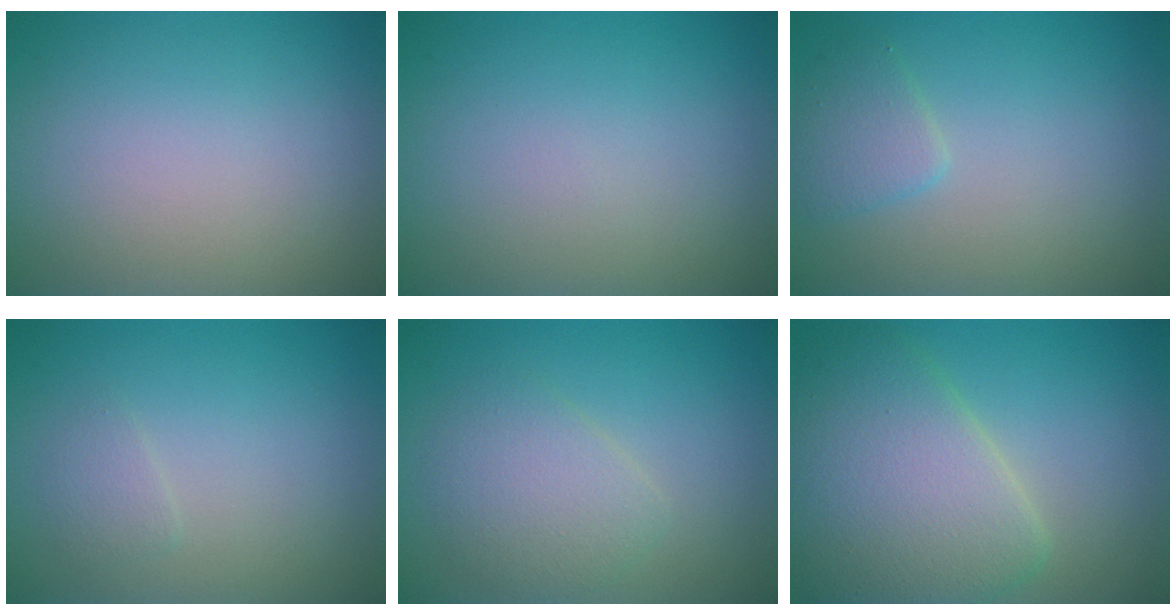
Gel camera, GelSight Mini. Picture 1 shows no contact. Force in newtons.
{"total": 0.0}
{"total": 2.0, "press": 2.0, "slide": 0.1}
{"total": 1.0, "press": 1.0, "slide": 0.0}
{"total": 3.1, "press": 3.1, "slide": 0.1}
{"total": 8.1, "press": 8.1, "slide": 0.2}